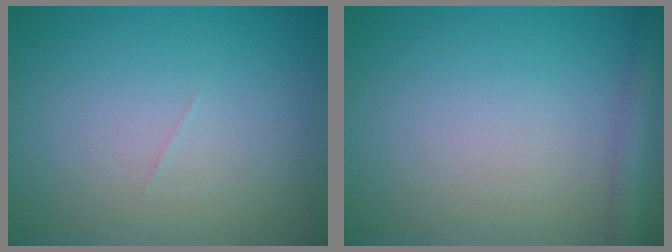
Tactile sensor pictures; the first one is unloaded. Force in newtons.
{"total": 2.5, "press": 2.5, "slide": 0.1}